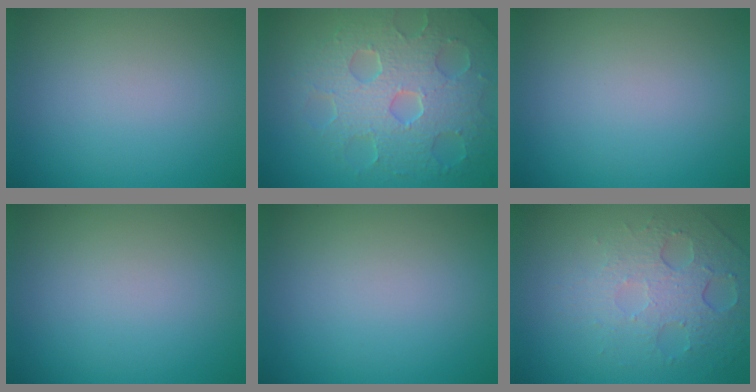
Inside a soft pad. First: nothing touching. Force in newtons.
{"total": 8.1, "press": 5.8, "slide": 5.8}
{"total": 0.0}
{"total": 0.0}
{"total": 0.0}
{"total": 5.2, "press": 3.3, "slide": 3.9}